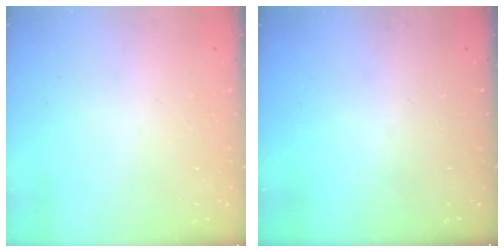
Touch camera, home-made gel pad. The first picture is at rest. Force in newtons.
{"total": 0.0}